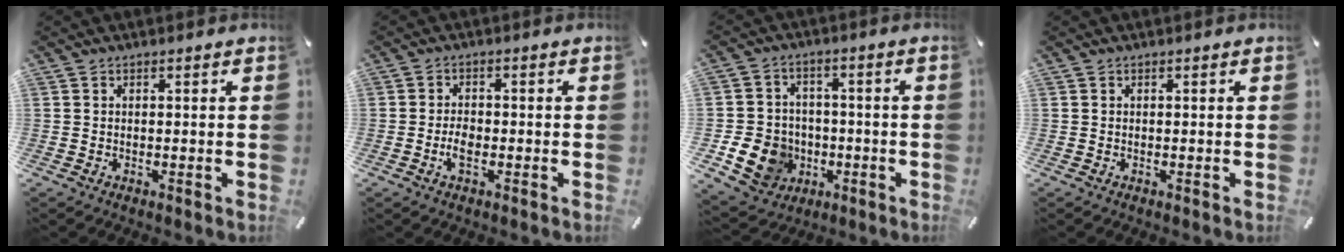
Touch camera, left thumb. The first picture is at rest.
{"total": 3.2, "force": [-1.2, 1.7, 2.5], "torque": [-0.053, 0.001, -0.020]}
{"total": 11.1, "force": [-3.5, 9.7, 4.2], "torque": [-0.096, 0.026, -0.056]}
{"total": 0.0}